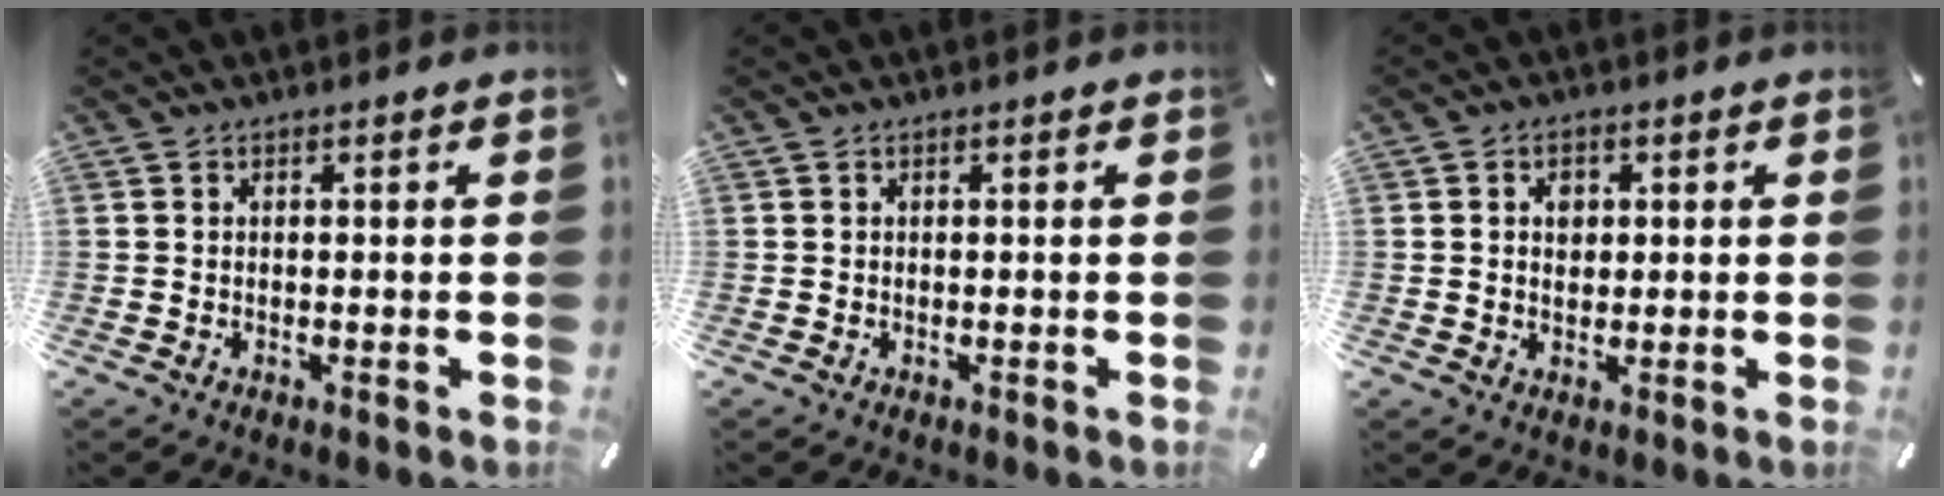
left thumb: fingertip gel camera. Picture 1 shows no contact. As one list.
[{"total": 0.0}, {"total": 3.0, "force": [0.6, 2.7, 1.3], "torque": [-0.006, -0.002, 0.002]}]